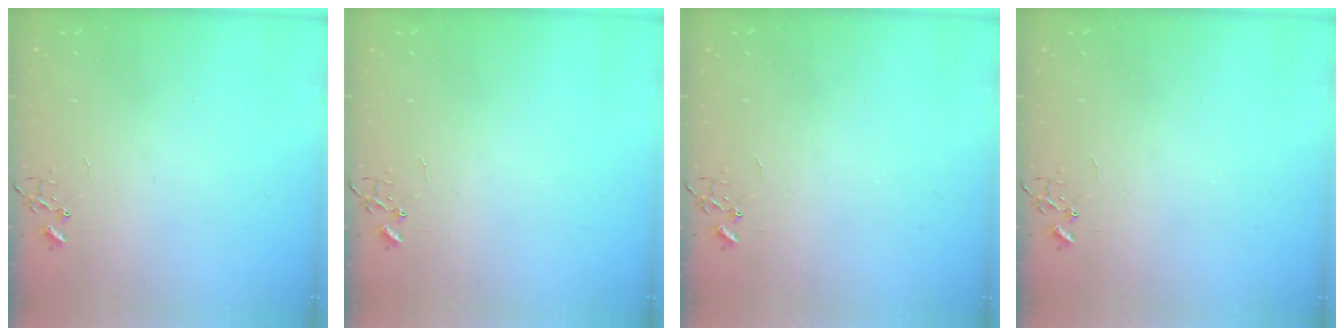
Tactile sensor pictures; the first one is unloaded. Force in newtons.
{"total": 0.0}
{"total": 0.0}
{"total": 0.0}